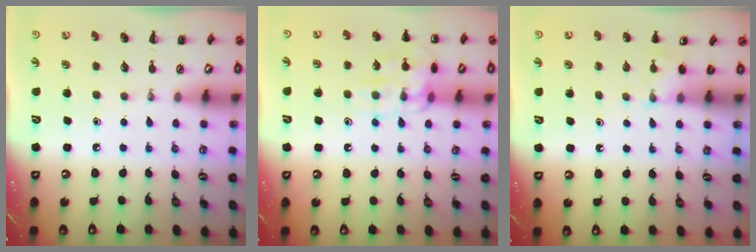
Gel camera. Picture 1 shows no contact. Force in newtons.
{"total": 12.4, "press": 12.4, "slide": 0.3}
{"total": 3.6, "press": 3.5, "slide": 1.1}